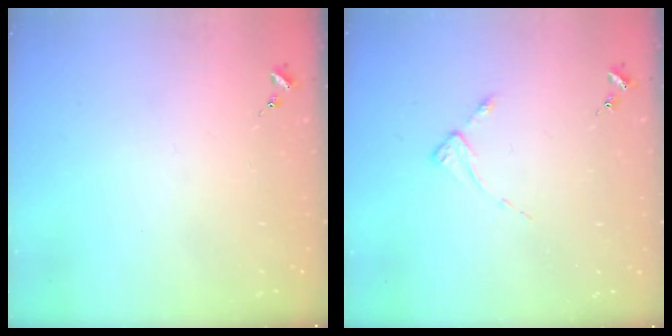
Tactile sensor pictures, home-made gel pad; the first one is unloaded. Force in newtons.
{"total": 2.6, "press": 2.6, "slide": 0.3}